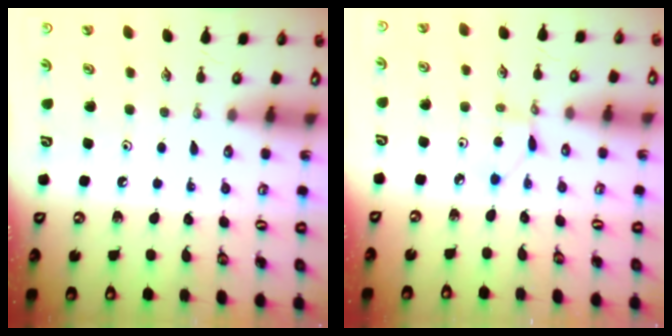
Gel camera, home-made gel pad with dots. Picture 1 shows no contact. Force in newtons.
{"total": 2.1, "press": 2.1, "slide": 0.3}